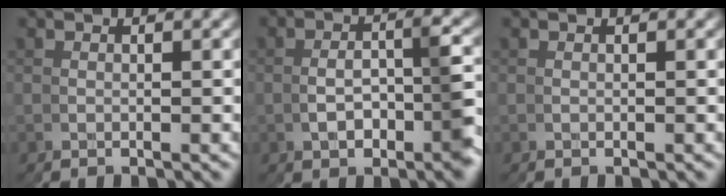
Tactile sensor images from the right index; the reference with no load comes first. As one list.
[{"total": 3.7, "force": [-1.5, 1.4, 3.0], "torque": [-0.050, 0.000, -0.016]}, {"total": 0.0}]